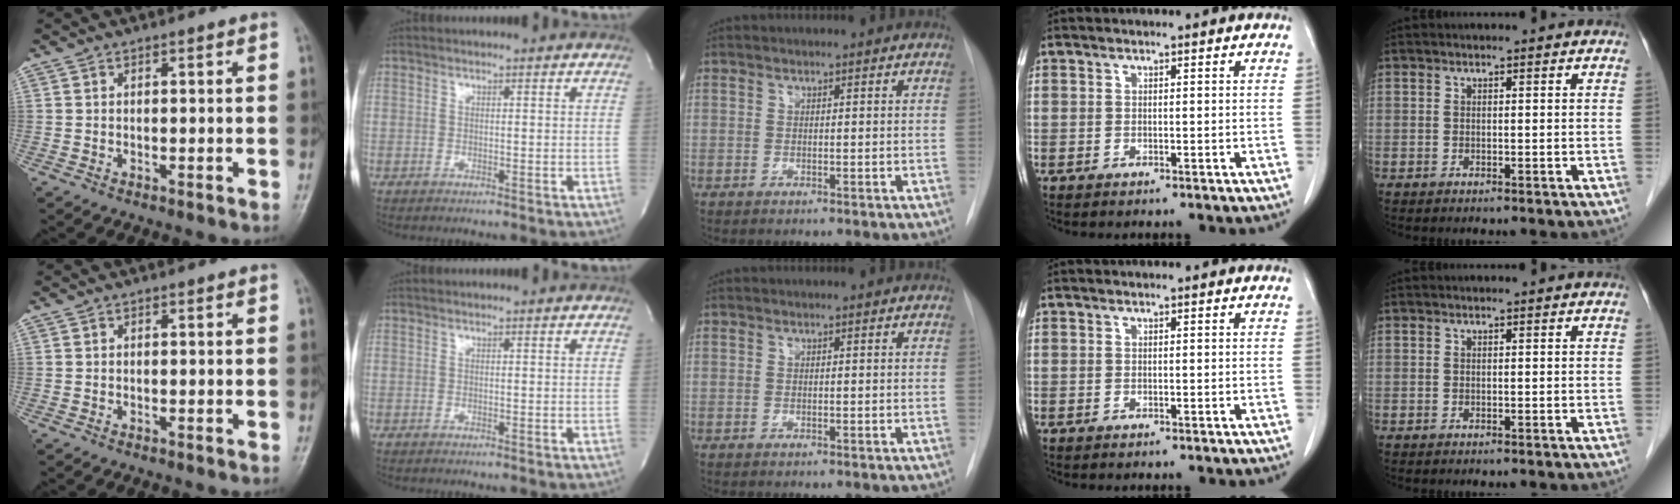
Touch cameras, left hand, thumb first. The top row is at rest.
{}